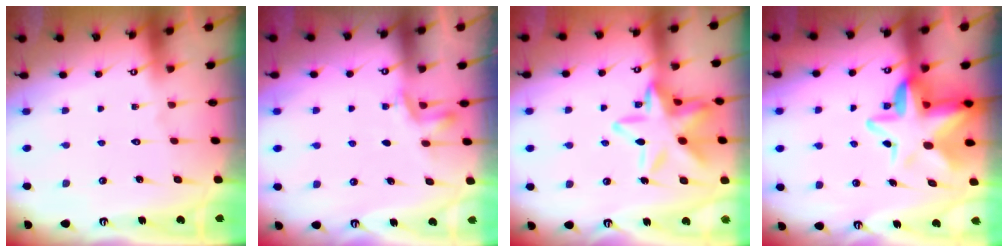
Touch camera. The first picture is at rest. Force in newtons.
{"total": 4.0, "press": 3.8, "slide": 1.0}
{"total": 18.6, "press": 18.6, "slide": 1.3}
{"total": 11.1, "press": 11.0, "slide": 1.8}